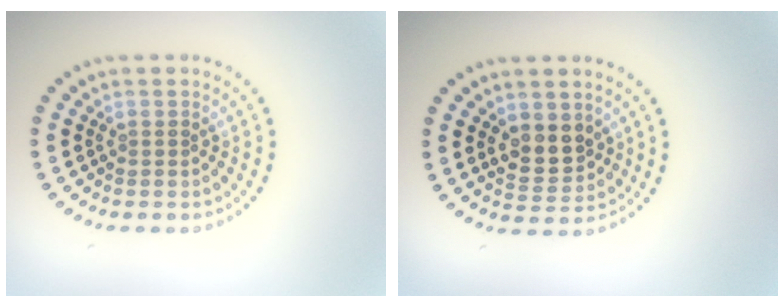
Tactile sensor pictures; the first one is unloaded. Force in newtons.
{"total": 2.9, "press": 2.7, "slide": 1.0}